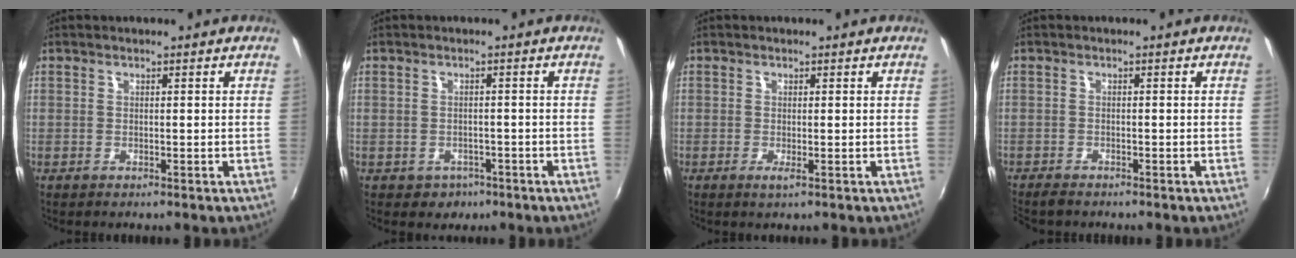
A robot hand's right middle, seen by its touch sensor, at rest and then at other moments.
{"total": 3.6, "force": [-1.8, 2.9, 0.9], "torque": [-0.027, -0.002, -0.019]}
{"total": 1.1, "force": [-0.3, 0.0, 1.0], "torque": [-0.020, -0.005, -0.007]}
{"total": 2.4, "force": [-2.2, 0.5, 0.7], "torque": [-0.023, -0.013, -0.043]}